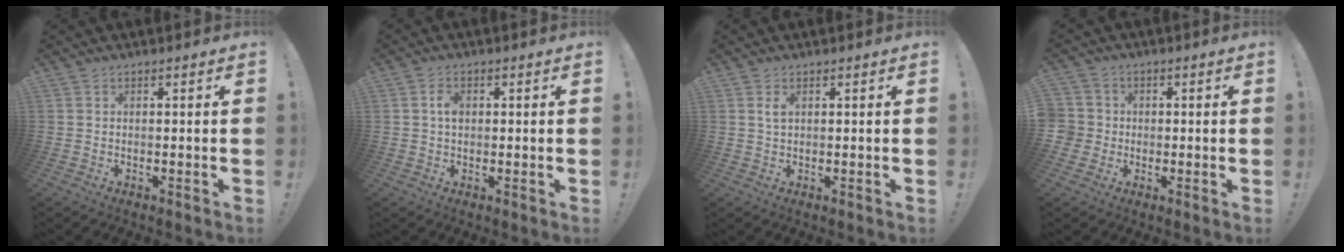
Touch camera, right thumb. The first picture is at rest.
{"total": 3.1, "force": [0.4, 2.1, 2.3], "torque": [-0.033, 0.003, 0.004]}
{"total": 2.0, "force": [0.8, 0.8, 1.6], "torque": [-0.018, -0.004, 0.009]}
{"total": 4.7, "force": [-0.5, 4.5, 1.1], "torque": [-0.032, 0.011, -0.008]}